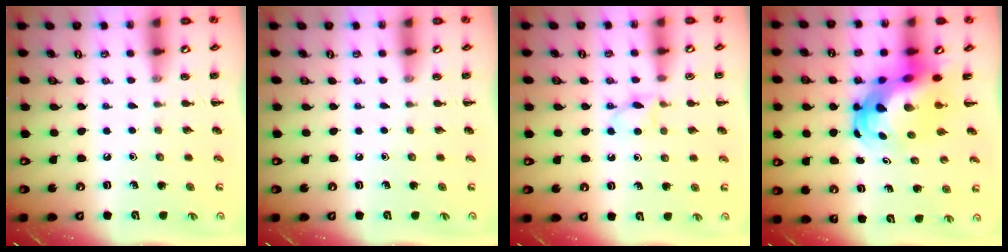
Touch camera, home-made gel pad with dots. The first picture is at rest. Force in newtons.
{"total": 0.0}
{"total": 4.4, "press": 4.2, "slide": 1.4}
{"total": 8.7, "press": 8.4, "slide": 2.5}